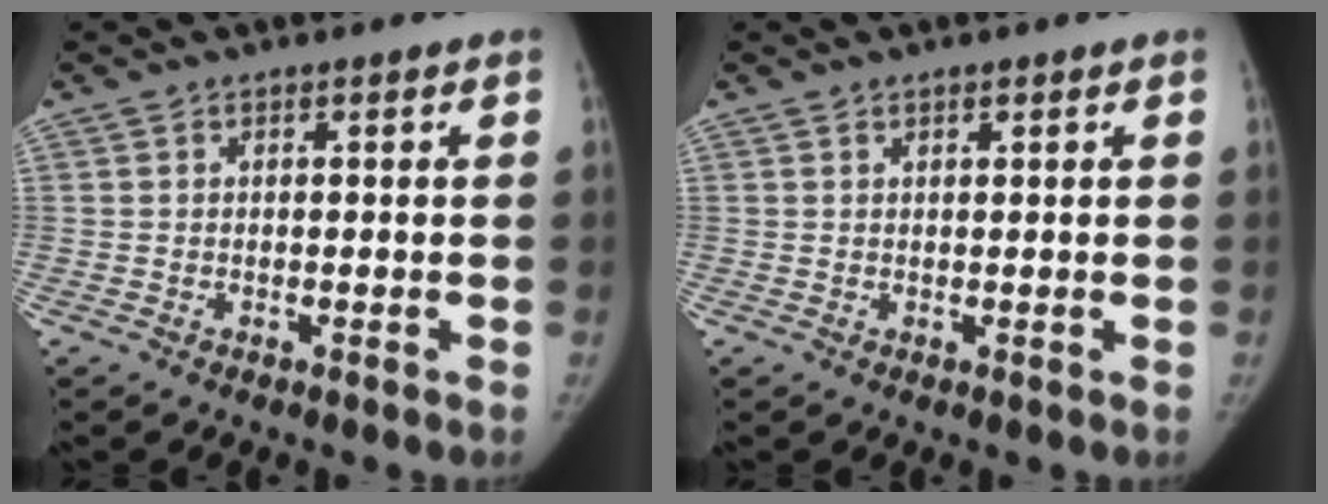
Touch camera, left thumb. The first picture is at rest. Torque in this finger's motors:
{"motor_torque": [-0.03, -0.07, -0.06, 0.14, -0.03]}